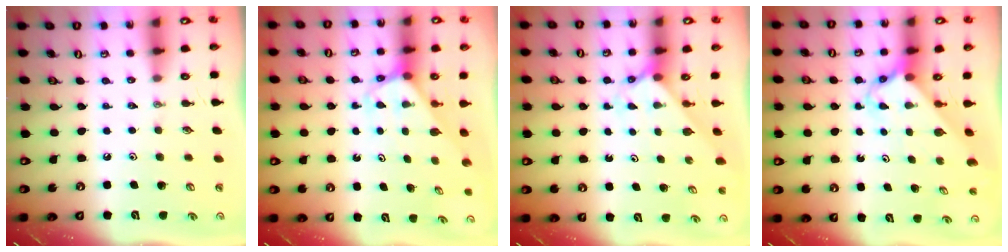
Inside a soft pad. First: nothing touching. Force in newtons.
{"total": 2.7, "press": 2.7, "slide": 0.2}
{"total": 2.3, "press": 2.3, "slide": 0.2}
{"total": 2.9, "press": 2.9, "slide": 0.3}